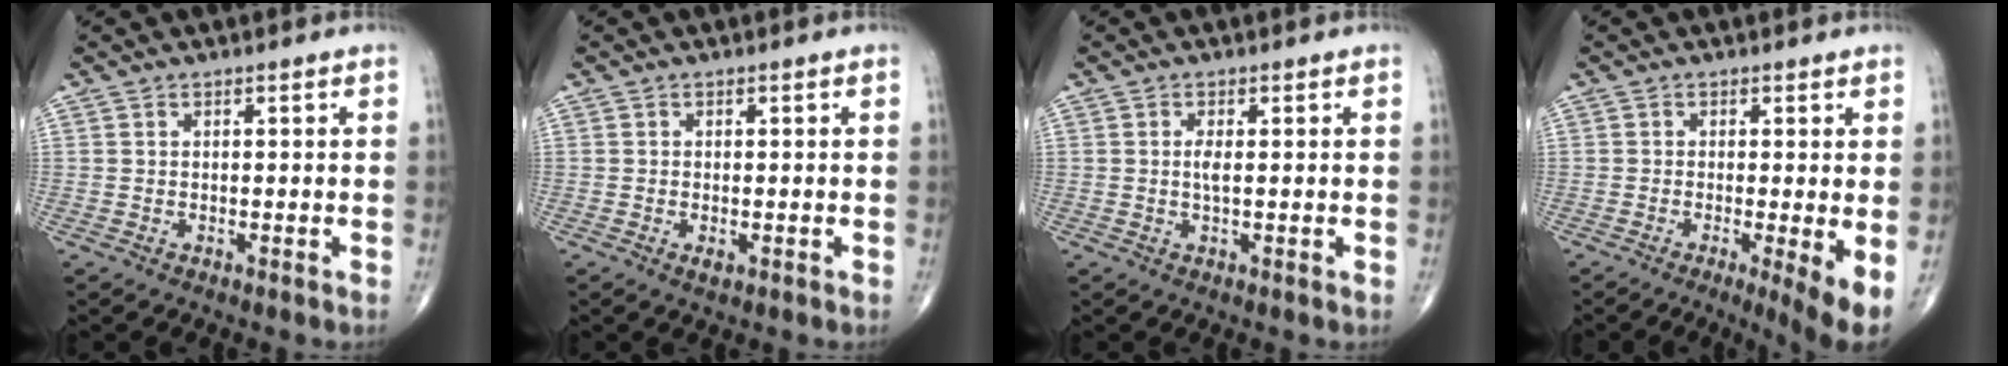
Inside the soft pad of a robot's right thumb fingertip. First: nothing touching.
{"total": 1.2, "force": [-0.5, 0.5, 1.0], "torque": [-0.016, -0.004, -0.008]}
{"total": 1.7, "force": [0.1, 0.3, 1.7], "torque": [-0.037, -0.003, 0.002]}
{"total": 5.8, "force": [-1.3, 0.7, 5.6], "torque": [-0.090, -0.020, -0.027]}